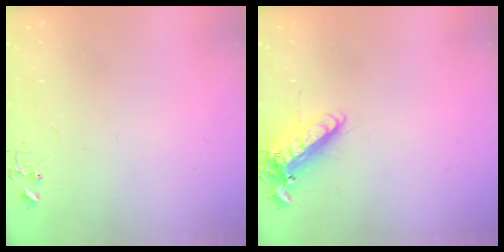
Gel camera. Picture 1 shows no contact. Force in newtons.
{"total": 13.2, "press": 13.0, "slide": 2.1}